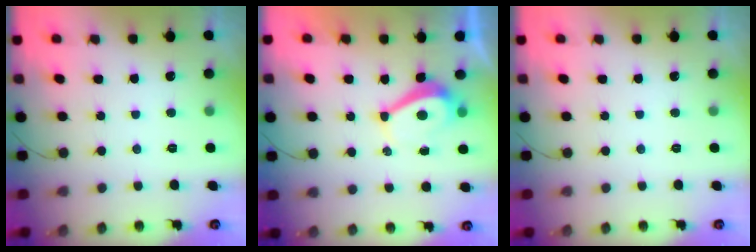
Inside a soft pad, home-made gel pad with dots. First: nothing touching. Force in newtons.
{"total": 4.0, "press": 4.0, "slide": 0.6}
{"total": 0.0}